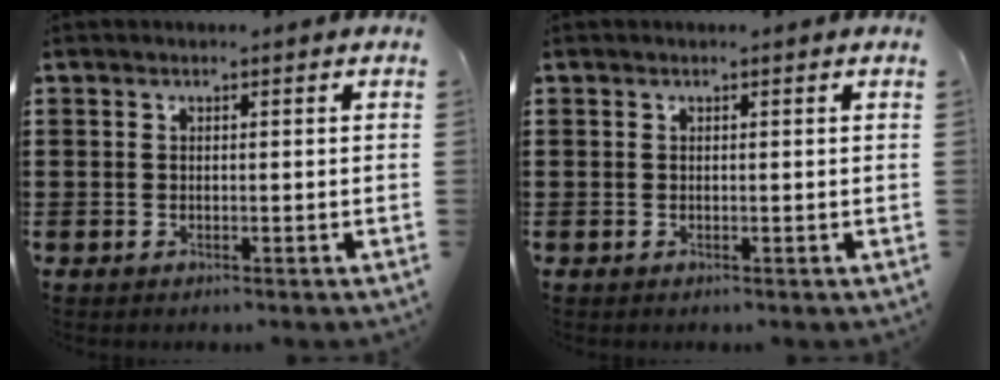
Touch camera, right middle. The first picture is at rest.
{"total": 0.0}